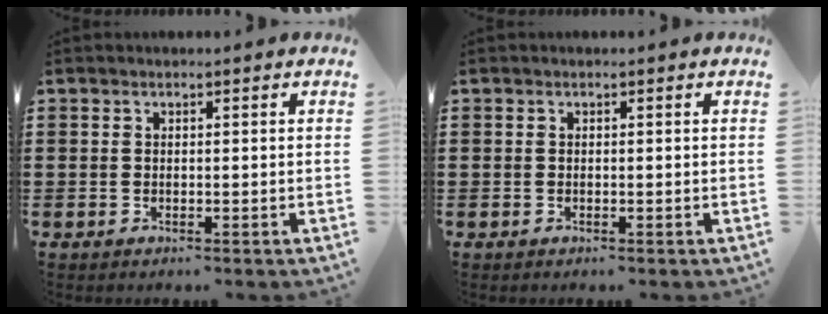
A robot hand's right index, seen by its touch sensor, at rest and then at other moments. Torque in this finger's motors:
{"motor_torque": [-0.31, 0.61, -0.02, 0.00]}